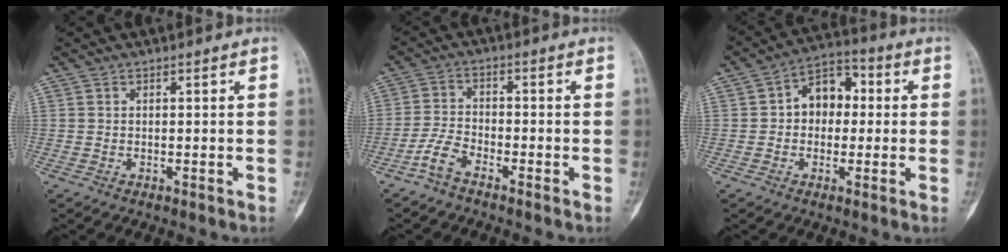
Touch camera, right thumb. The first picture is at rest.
{"total": 4.2, "force": [-3.2, 1.6, 2.3], "torque": [-0.054, 0.020, -0.071]}
{"total": 8.8, "force": [0.7, 6.5, 5.9], "torque": [-0.055, 0.028, -0.001]}